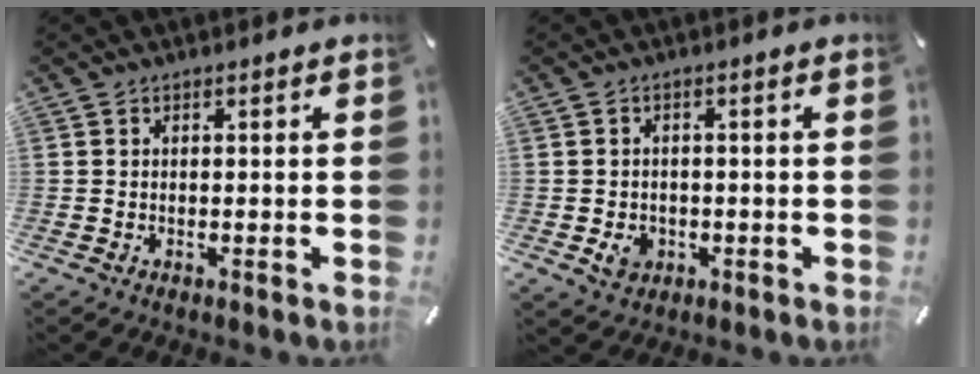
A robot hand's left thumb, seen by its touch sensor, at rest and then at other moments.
{"total": 4.3, "force": [-1.0, 3.7, 2.0], "torque": [-0.021, -0.002, -0.018]}